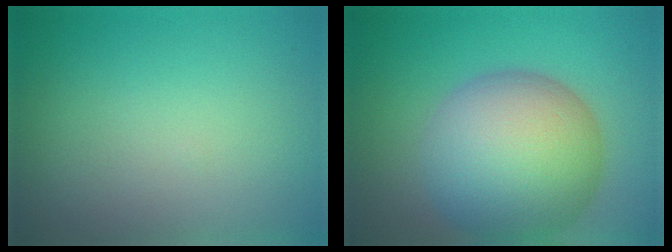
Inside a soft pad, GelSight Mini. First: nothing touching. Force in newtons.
{"total": 12.7, "press": 12.7, "slide": 0.6}